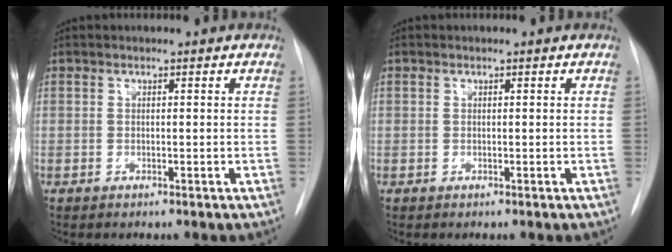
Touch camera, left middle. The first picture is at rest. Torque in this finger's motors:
{"motor_torque": [0.00, -0.04, 0.05, 0.02]}